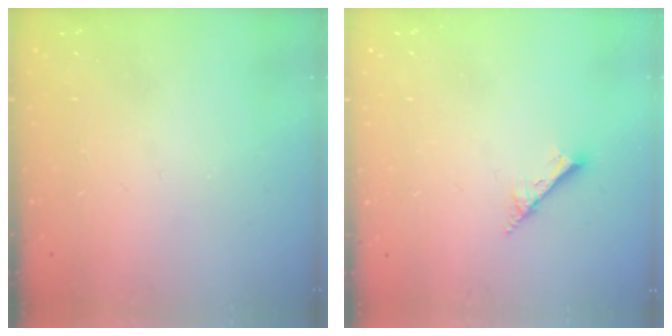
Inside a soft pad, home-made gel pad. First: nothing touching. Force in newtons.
{"total": 2.0, "press": 2.0, "slide": 0.1}